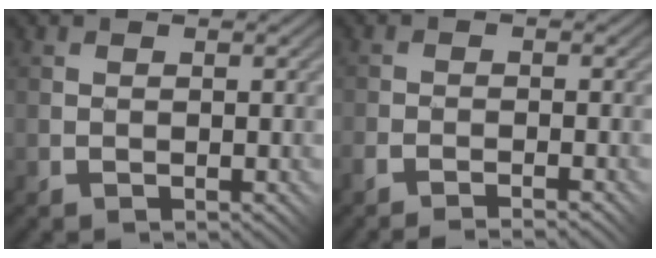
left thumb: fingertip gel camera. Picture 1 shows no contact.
{"total": 2.6, "force": [-2.3, 0.2, 1.2], "torque": [-0.025, 0.004, -0.051]}